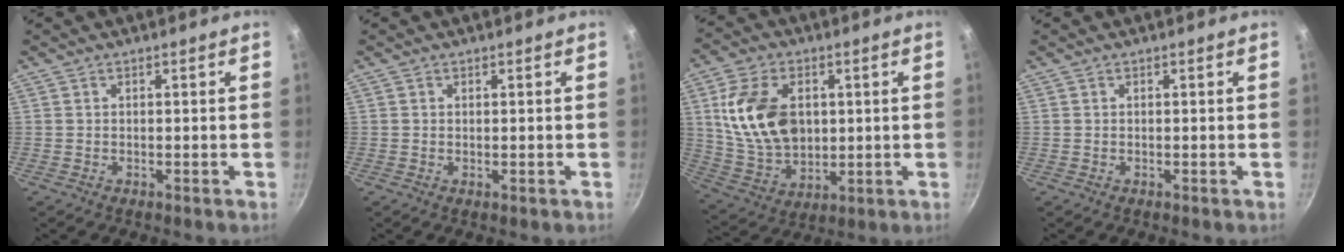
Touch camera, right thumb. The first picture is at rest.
{"total": 0.0}
{"total": 16.5, "force": [2.9, 11.3, 11.6], "torque": [-0.197, -0.011, 0.065]}
{"total": 0.0}